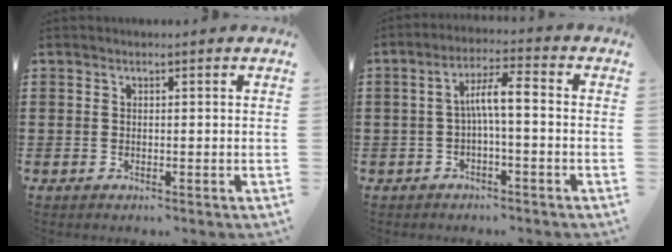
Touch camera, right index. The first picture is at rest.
{"total": 5.6, "force": [-0.4, 1.2, 5.5], "torque": [-0.110, 0.009, -0.014]}